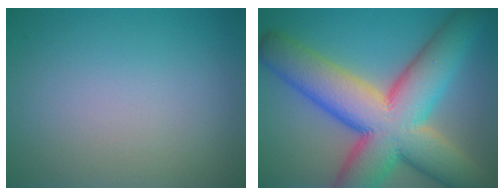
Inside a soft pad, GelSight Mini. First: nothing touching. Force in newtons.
{"total": 15.3, "press": 15.2, "slide": 0.9}